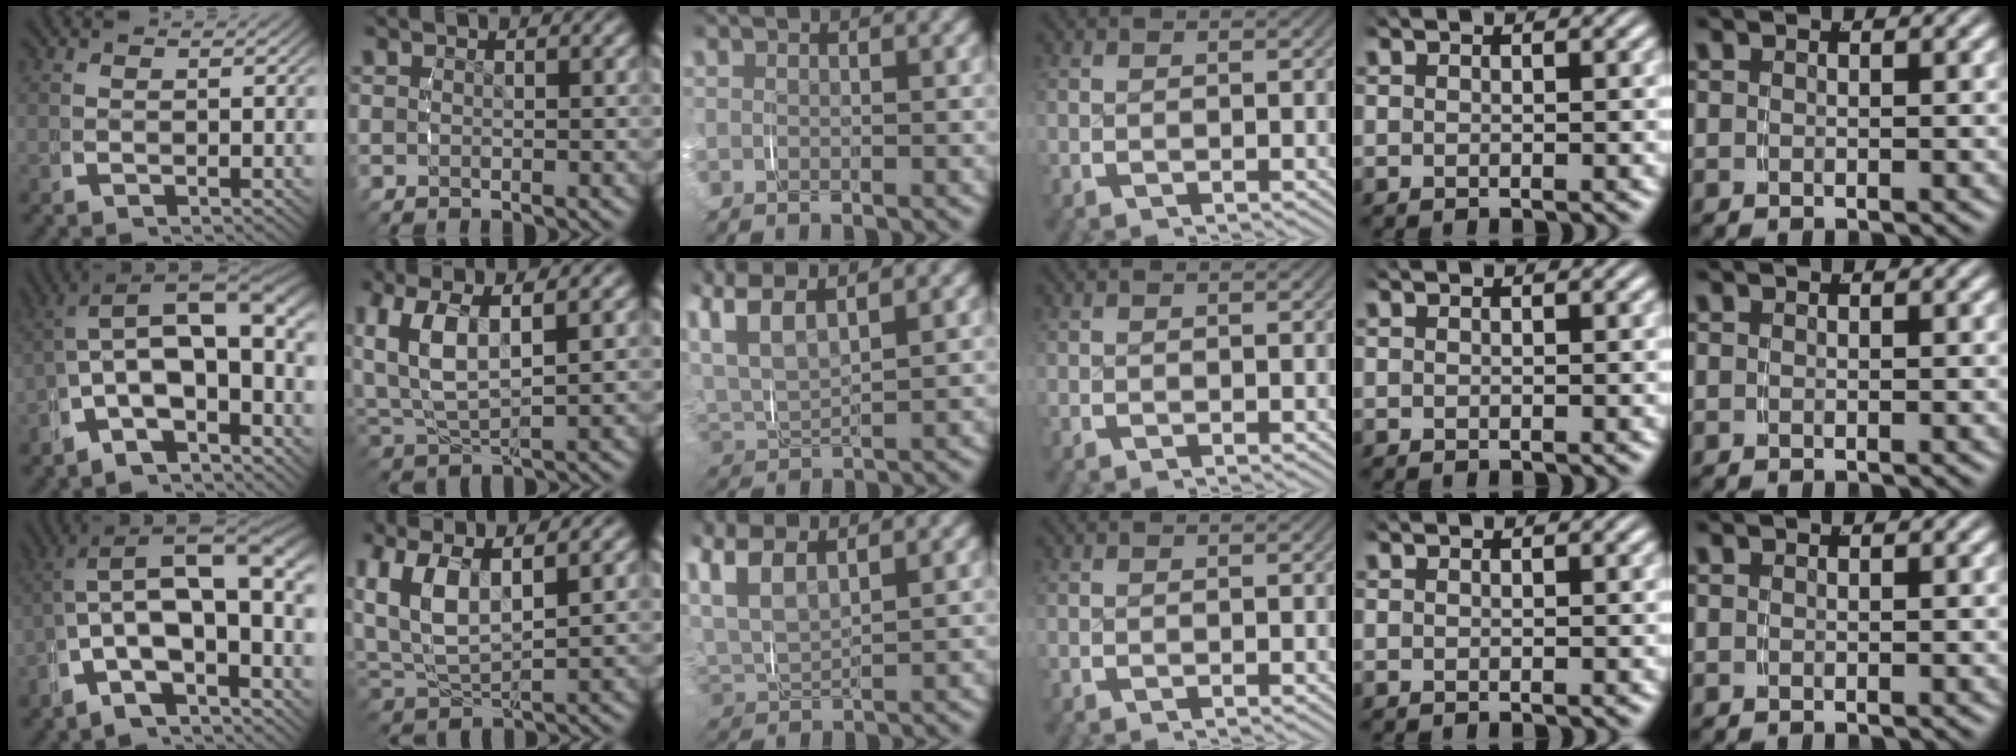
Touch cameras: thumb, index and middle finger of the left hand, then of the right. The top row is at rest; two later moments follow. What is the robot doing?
{"motion": "grasp_and_lifting", "object": "shirt"}